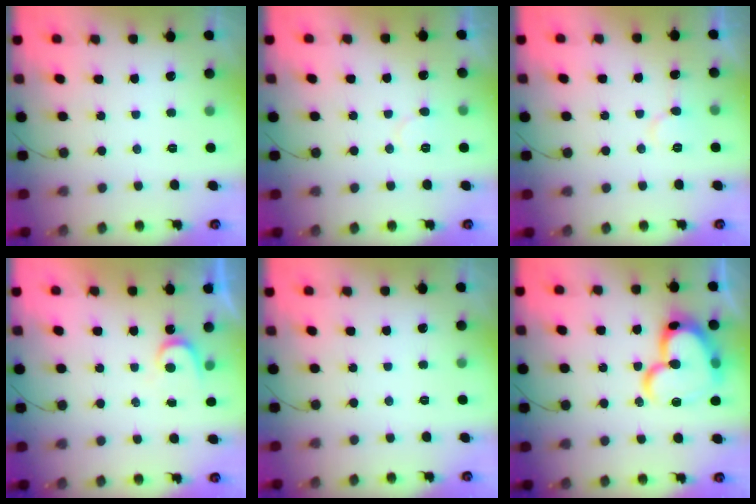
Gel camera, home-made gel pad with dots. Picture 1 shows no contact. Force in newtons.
{"total": 5.5, "press": 5.5, "slide": 0.7}
{"total": 5.8, "press": 5.8, "slide": 0.5}
{"total": 3.4, "press": 3.3, "slide": 0.3}
{"total": 0.0}
{"total": 22.2, "press": 22.0, "slide": 2.5}